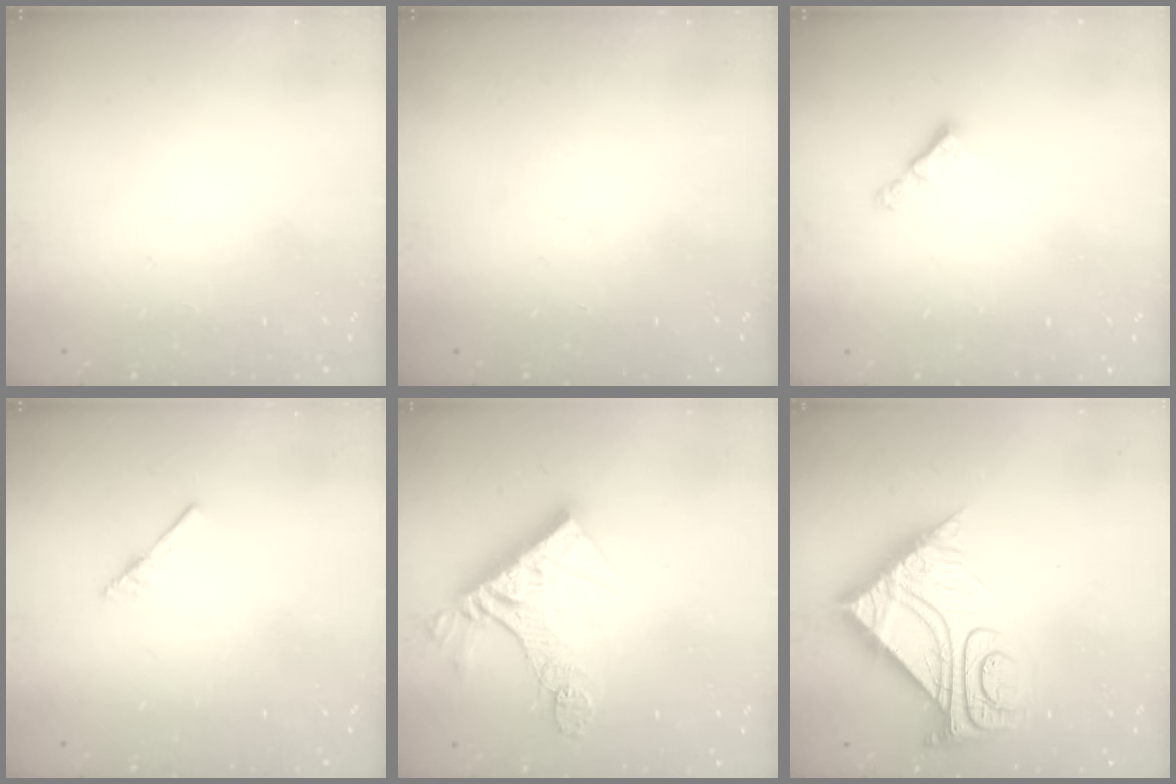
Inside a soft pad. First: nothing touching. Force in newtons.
{"total": 0.0}
{"total": 2.9, "press": 2.9, "slide": 0.3}
{"total": 2.5, "press": 2.4, "slide": 0.3}
{"total": 13.2, "press": 13.1, "slide": 1.2}
{"total": 13.0, "press": 13.0, "slide": 1.0}